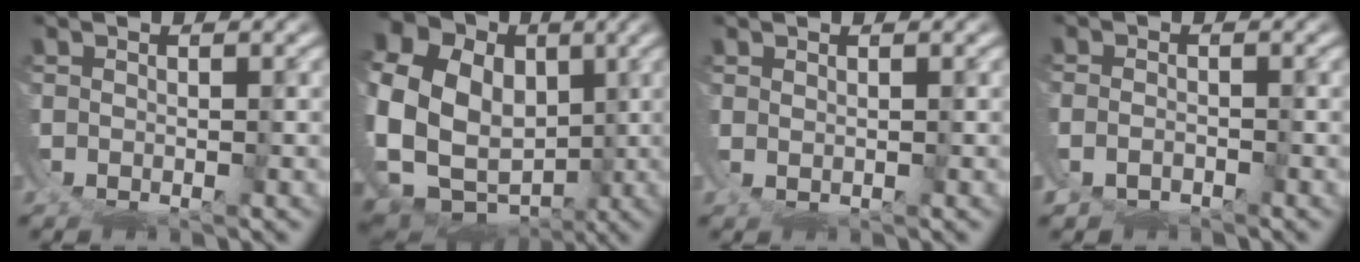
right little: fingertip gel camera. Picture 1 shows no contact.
{"total": 18.4, "force": [2.4, 15.7, 9.4], "torque": [-0.223, -0.044, 0.033]}
{"total": 1.7, "force": [1.4, -0.9, -0.4], "torque": [0.009, 0.002, 0.025]}
{"total": 3.9, "force": [-1.8, 3.4, 0.5], "torque": [-0.040, -0.024, -0.025]}